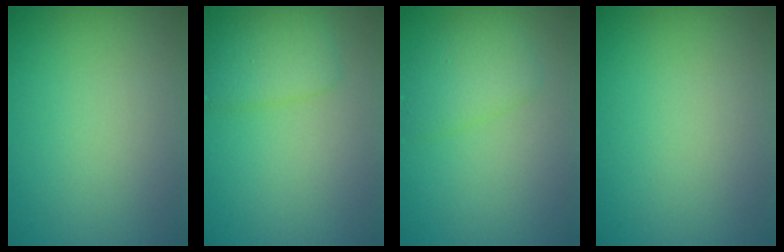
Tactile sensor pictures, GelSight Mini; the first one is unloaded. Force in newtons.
{"total": 2.8, "press": 2.8, "slide": 0.1}
{"total": 2.4, "press": 2.4, "slide": 0.1}
{"total": 0.0}